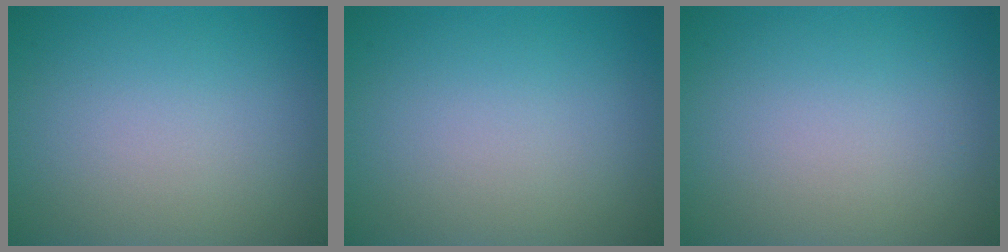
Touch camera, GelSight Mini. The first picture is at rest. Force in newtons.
{"total": 0.0}
{"total": 0.0}